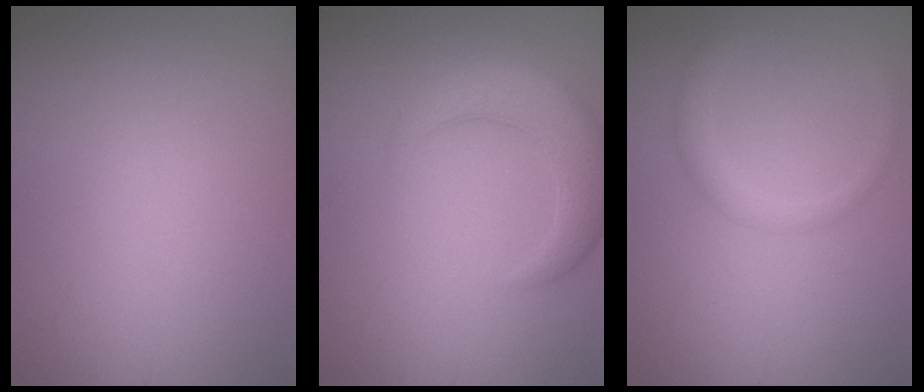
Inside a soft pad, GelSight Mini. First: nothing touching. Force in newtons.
{"total": 4.7, "press": 4.7, "slide": 0.3}
{"total": 2.3, "press": 2.3, "slide": 0.1}